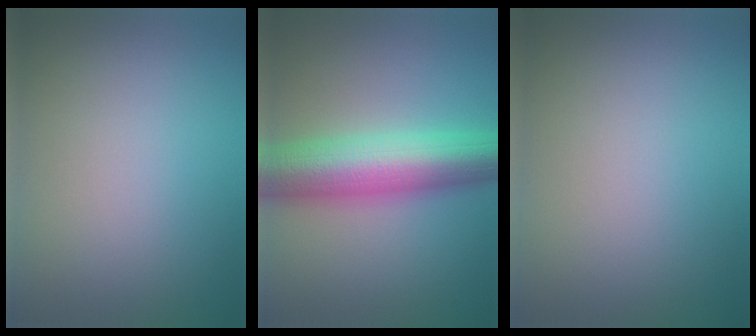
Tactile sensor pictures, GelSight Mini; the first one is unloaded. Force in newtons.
{"total": 9.8, "press": 9.8, "slide": 0.1}
{"total": 0.0}